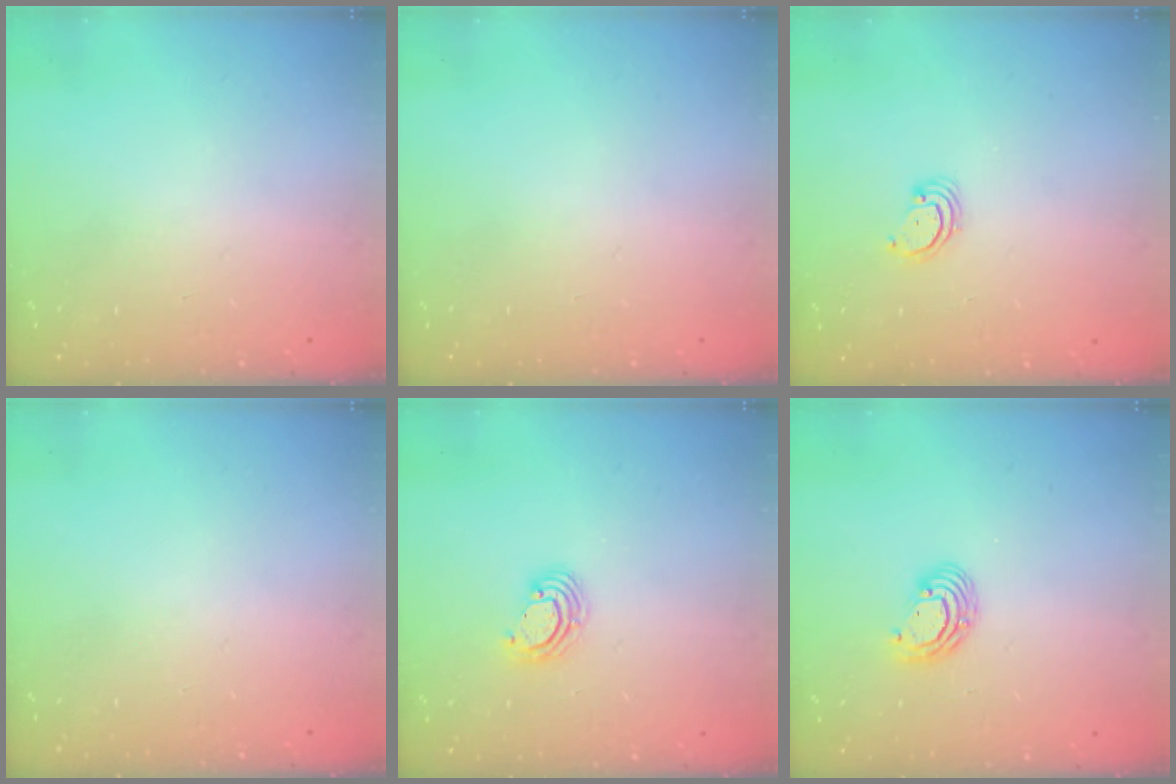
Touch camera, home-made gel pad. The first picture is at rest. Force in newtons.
{"total": 0.0}
{"total": 2.3, "press": 2.3, "slide": 0.2}
{"total": 0.0}
{"total": 3.6, "press": 3.6, "slide": 0.2}
{"total": 6.5, "press": 6.5, "slide": 0.2}